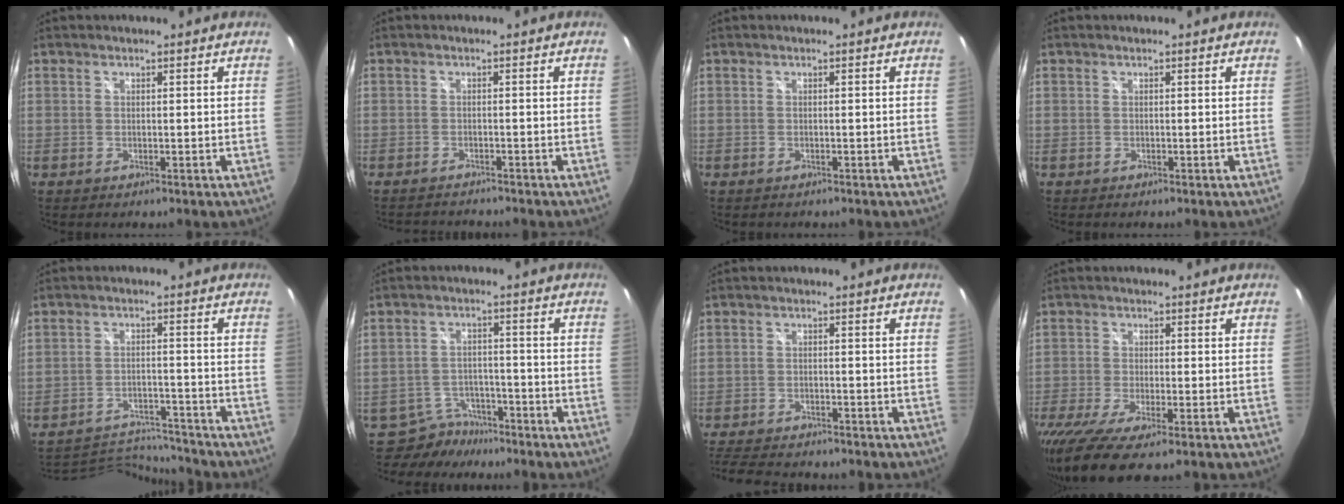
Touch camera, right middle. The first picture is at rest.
{"total": 4.7, "force": [-4.6, 0.6, 0.9], "torque": [-0.030, -0.007, -0.072]}
{"total": 0.6, "force": [-0.5, 0.3, 0.0], "torque": [-0.003, 0.001, -0.006]}
{"total": 0.0}
{"total": 13.3, "force": [-13.0, 1.3, 2.6], "torque": [-0.069, 0.010, -0.201]}
{"total": 6.3, "force": [-5.5, 3.1, -0.3], "torque": [-0.008, 0.016, -0.085]}
{"total": 11.0, "force": [-9.8, 2.9, 4.0], "torque": [-0.108, -0.013, -0.158]}
{"total": 12.4, "force": [-8.5, 2.8, 8.6], "torque": [-0.192, -0.057, -0.150]}